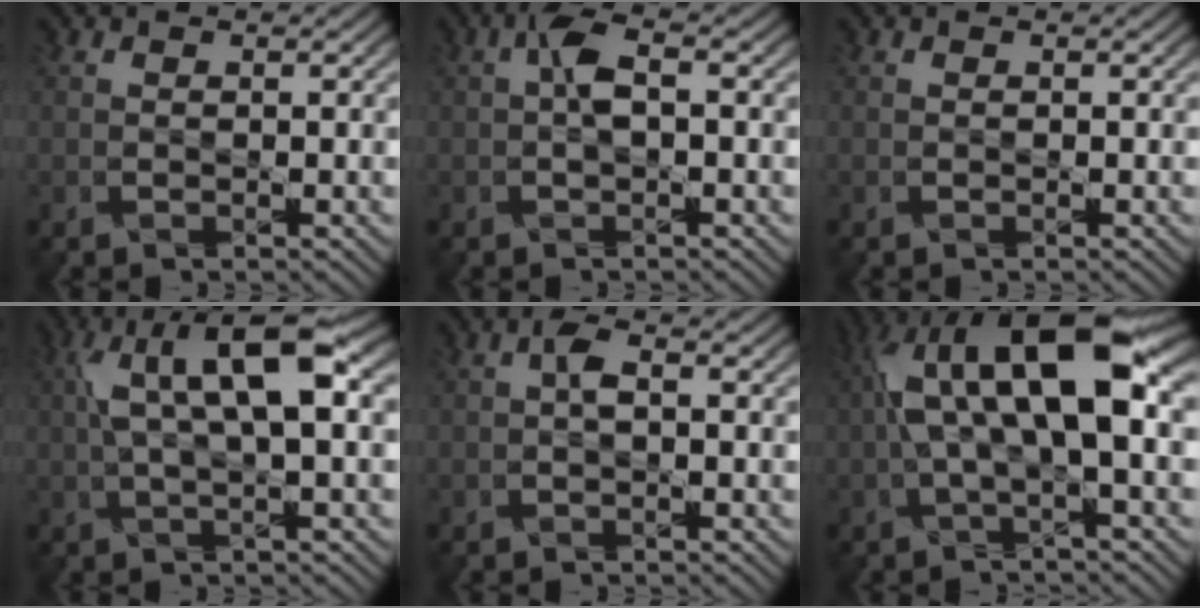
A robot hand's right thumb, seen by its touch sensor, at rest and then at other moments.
{"total": 2.6, "force": [0.2, 1.0, 2.4], "torque": [-0.052, 0.010, 0.002]}
{"total": 0.0}
{"total": 8.9, "force": [2.2, 2.4, 8.2], "torque": [-0.159, 0.012, 0.039]}
{"total": 1.2, "force": [0.0, 0.4, 1.1], "torque": [-0.024, 0.008, -0.002]}
{"total": 11.8, "force": [2.2, 3.5, 11.1], "torque": [-0.211, 0.015, 0.037]}